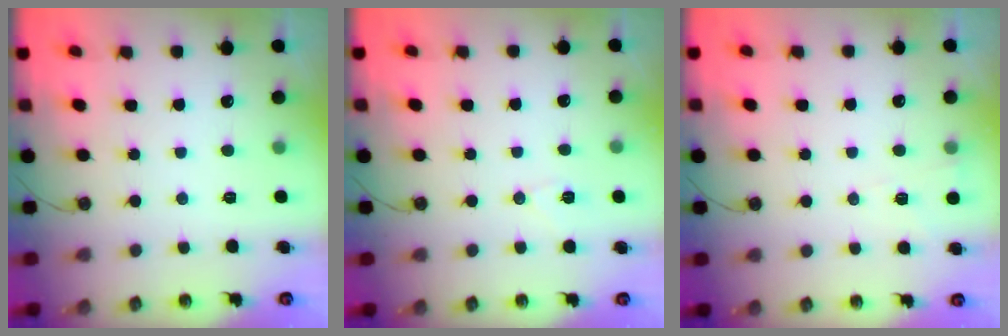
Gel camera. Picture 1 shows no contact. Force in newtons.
{"total": 6.1, "press": 5.9, "slide": 1.2}
{"total": 4.6, "press": 4.5, "slide": 0.5}